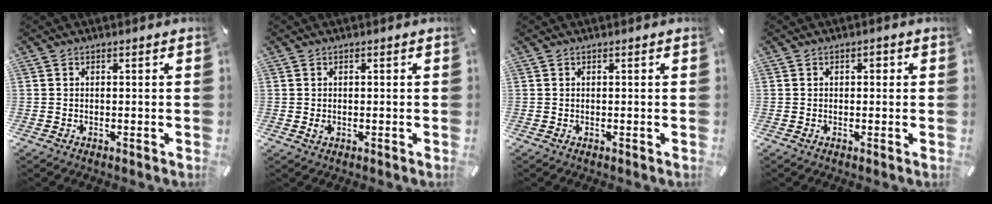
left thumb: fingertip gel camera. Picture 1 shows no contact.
{"total": 0.9, "force": [-0.1, 0.8, 0.5], "torque": [-0.002, -0.002, -0.004]}
{"total": 0.0}
{"total": 1.4, "force": [0.1, 1.1, 0.9], "torque": [-0.011, 0.005, -0.003]}